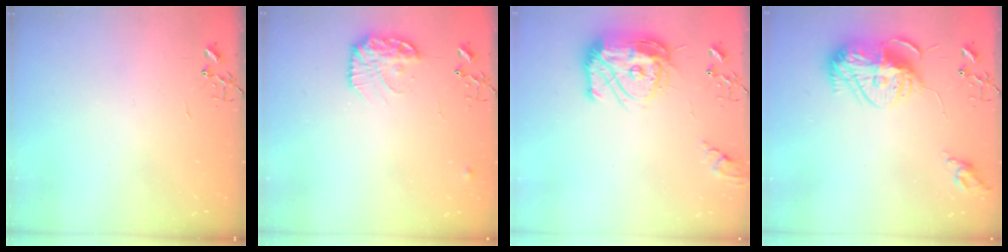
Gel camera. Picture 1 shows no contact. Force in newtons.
{"total": 14.3, "press": 14.3, "slide": 0.8}
{"total": 18.0, "press": 17.9, "slide": 1.6}
{"total": 14.8, "press": 14.8, "slide": 1.2}